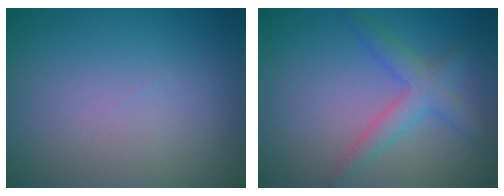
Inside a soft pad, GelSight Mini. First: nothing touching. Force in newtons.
{"total": 2.9, "press": 2.9, "slide": 0.1}